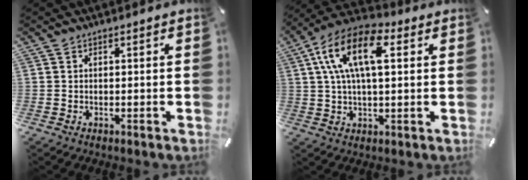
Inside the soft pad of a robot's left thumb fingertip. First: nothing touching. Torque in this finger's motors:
{"motor_torque": [0.46, 0.67, 1.82, -0.95, 0.55]}